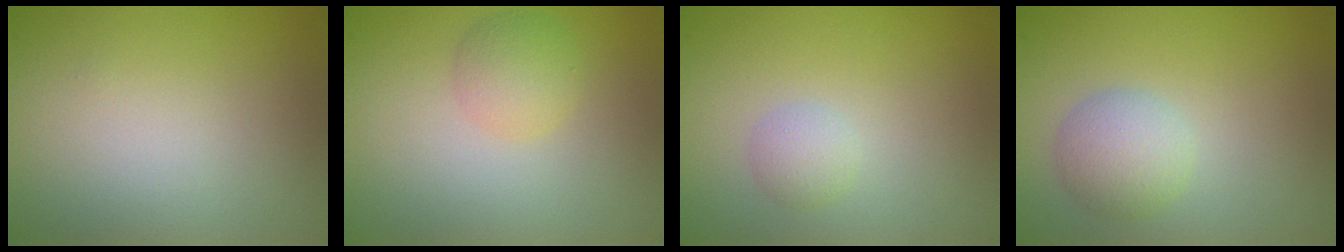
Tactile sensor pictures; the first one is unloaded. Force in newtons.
{"total": 2.3, "press": 2.3, "slide": 0.1}
{"total": 1.3, "press": 1.3, "slide": 0.0}
{"total": 2.7, "press": 2.7, "slide": 0.2}